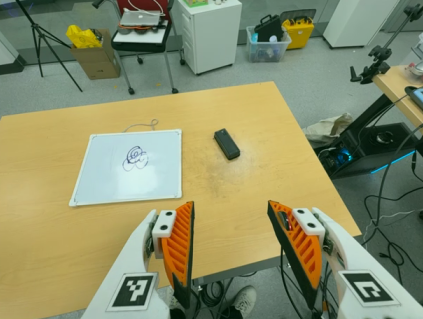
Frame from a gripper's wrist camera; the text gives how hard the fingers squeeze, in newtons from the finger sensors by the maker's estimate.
{"total": 0.0}